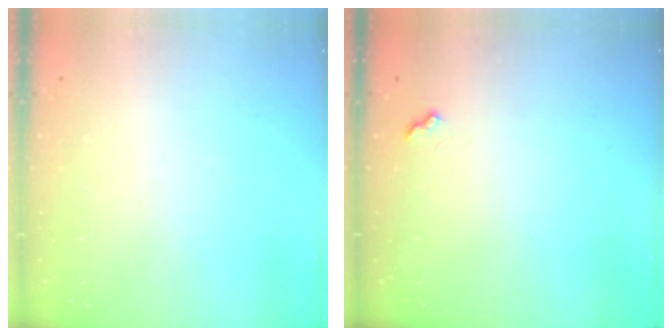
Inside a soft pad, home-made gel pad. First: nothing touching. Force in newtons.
{"total": 4.0, "press": 4.0, "slide": 0.6}